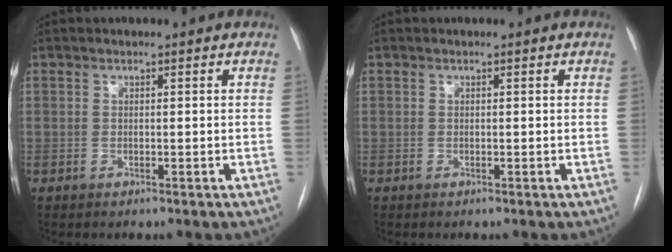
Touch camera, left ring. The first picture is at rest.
{"total": 0.0}